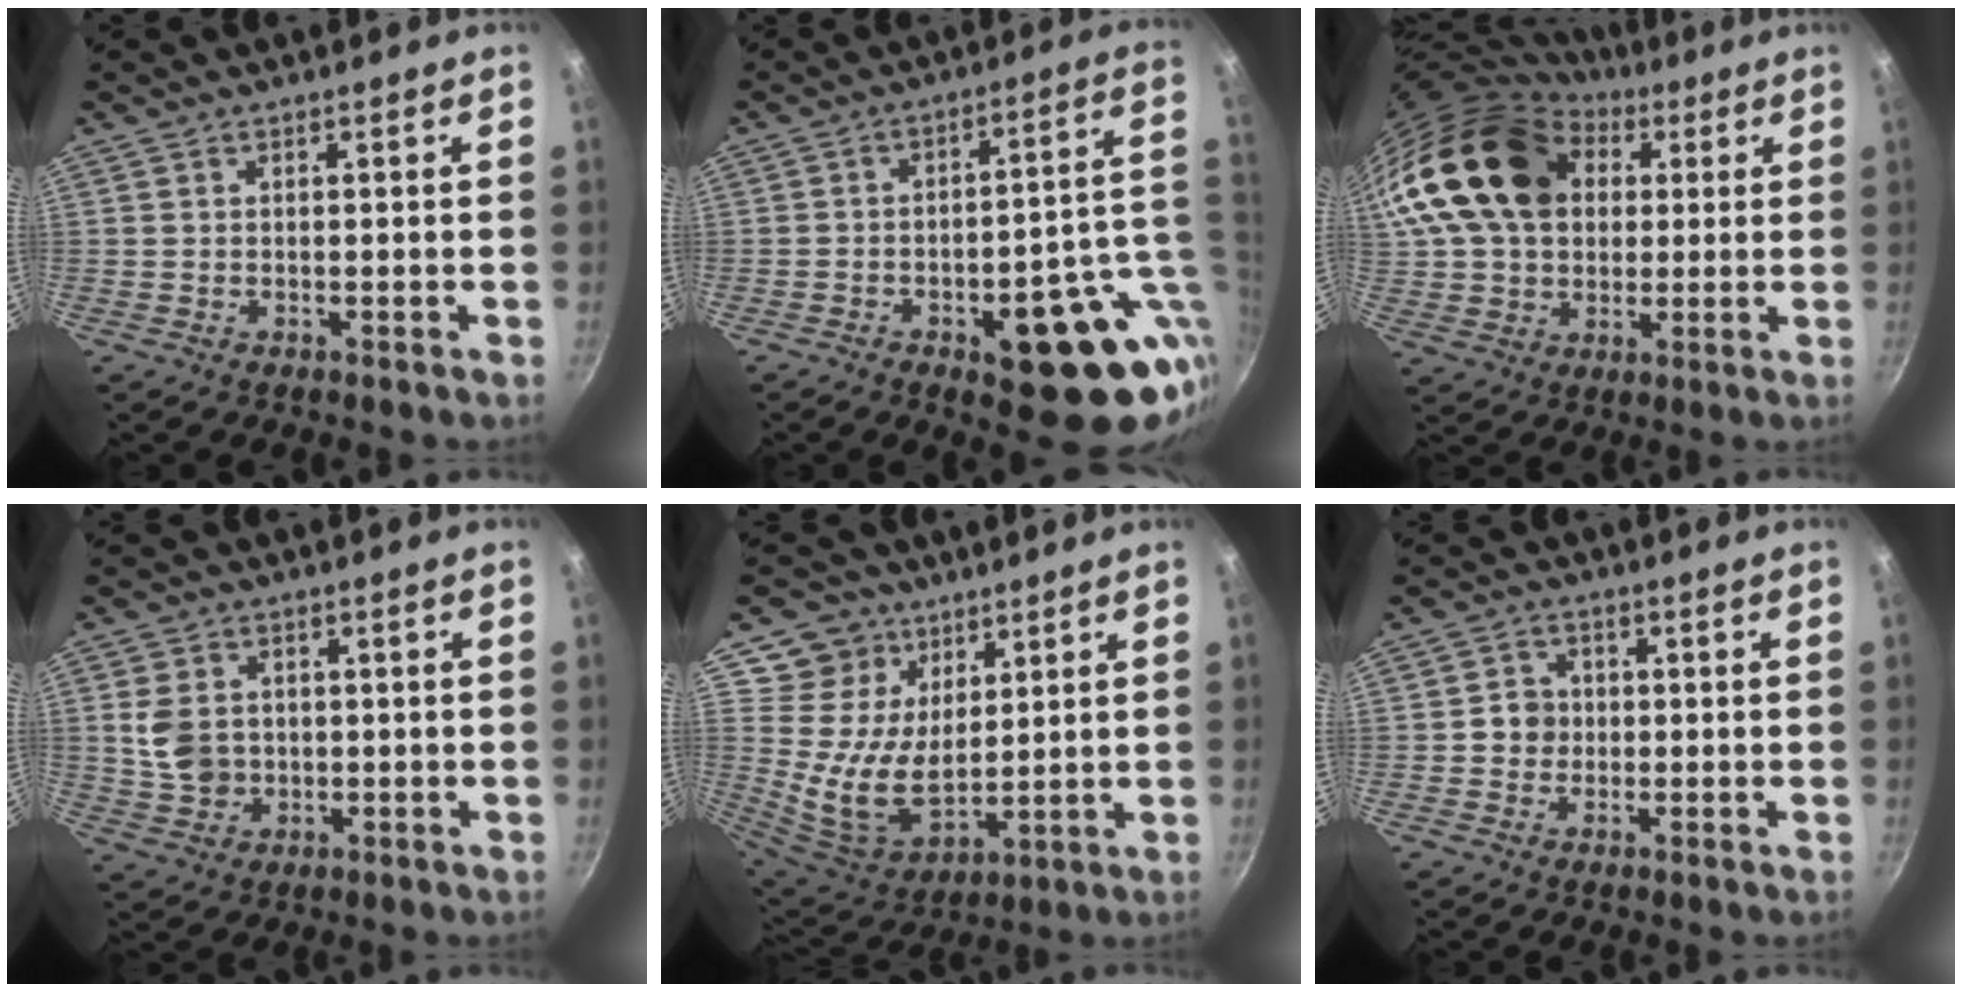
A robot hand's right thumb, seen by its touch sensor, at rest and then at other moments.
{"total": 20.2, "force": [-4.7, 8.0, 17.9], "torque": [-0.171, 0.019, -0.054]}
{"total": 21.5, "force": [6.6, 15.7, 13.1], "torque": [-0.208, 0.012, 0.114]}
{"total": 7.1, "force": [0.5, 5.9, 4.0], "torque": [-0.059, -0.002, 0.013]}
{"total": 13.1, "force": [6.6, 10.0, 5.2], "torque": [-0.069, -0.052, 0.129]}
{"total": 4.1, "force": [-0.3, 3.8, 1.4], "torque": [0.003, 0.009, -0.011]}